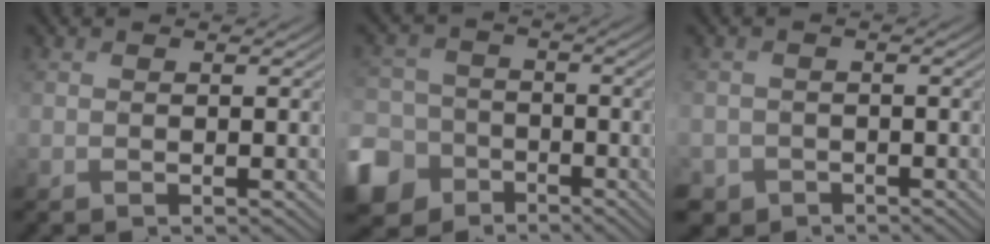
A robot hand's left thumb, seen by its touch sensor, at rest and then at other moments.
{"total": 10.0, "force": [-5.8, 7.8, 2.4], "torque": [-0.076, -0.038, -0.131]}
{"total": 2.7, "force": [-1.6, 2.1, -0.3], "torque": [0.000, -0.020, -0.033]}